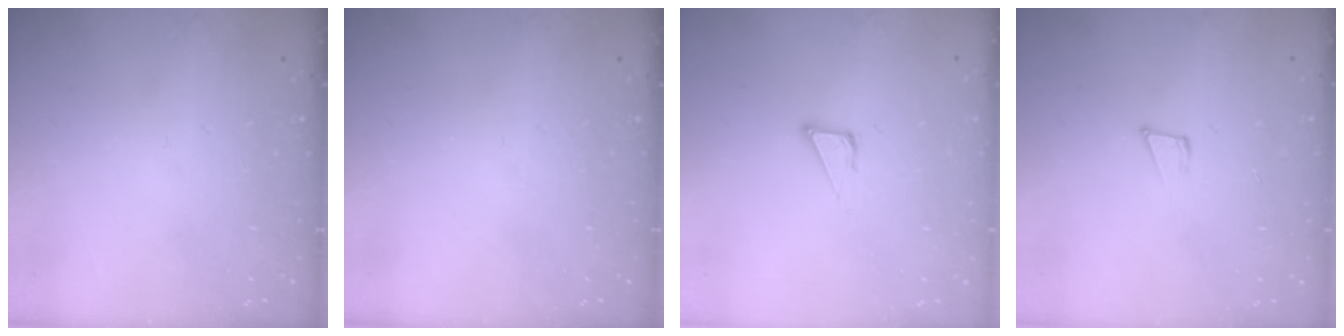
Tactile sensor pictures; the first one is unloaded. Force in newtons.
{"total": 0.0}
{"total": 3.6, "press": 3.6, "slide": 0.3}
{"total": 5.5, "press": 5.4, "slide": 0.8}